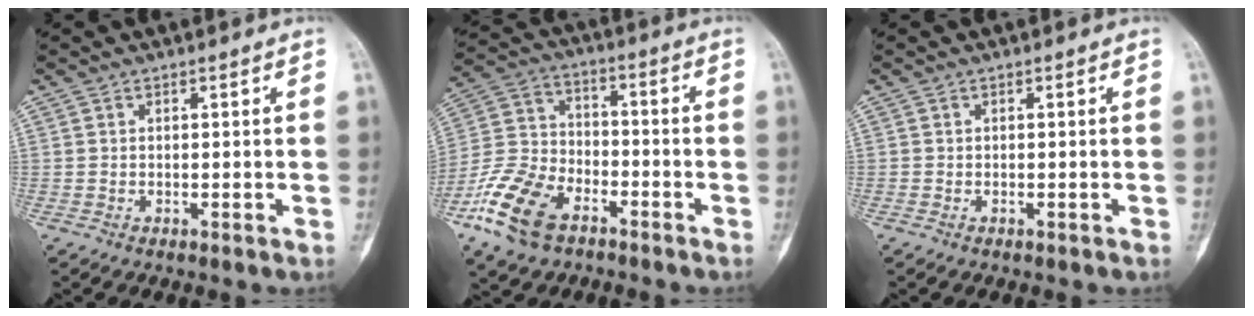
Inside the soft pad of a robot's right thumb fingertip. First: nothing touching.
{"total": 15.1, "force": [-8.5, 8.6, 9.0], "torque": [-0.181, 0.038, -0.172]}
{"total": 0.0}